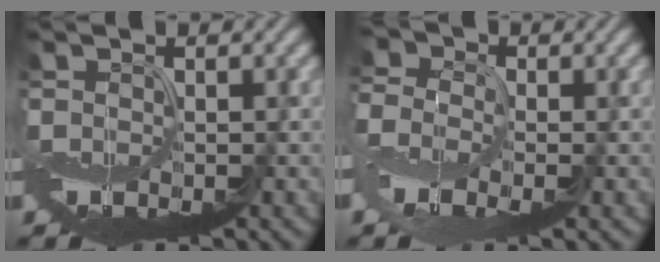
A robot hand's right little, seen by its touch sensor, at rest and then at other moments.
{"total": 4.5, "force": [-1.3, 3.1, 3.0], "torque": [-0.090, -0.005, -0.029]}